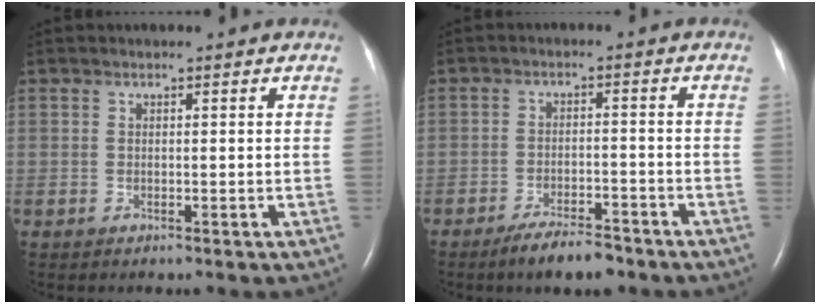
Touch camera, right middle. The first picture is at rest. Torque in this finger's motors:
{"motor_torque": [0.85, -0.81, 0.22, 0.04]}